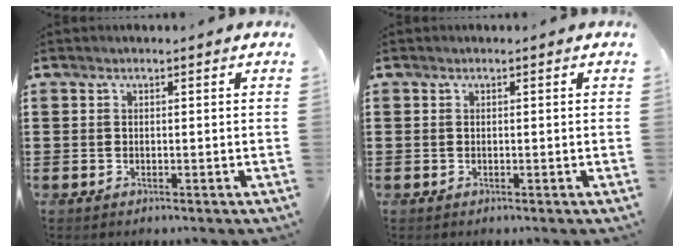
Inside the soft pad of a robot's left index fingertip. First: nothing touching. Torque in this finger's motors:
{"motor_torque": [0.00, 0.00, 0.00, 0.00]}